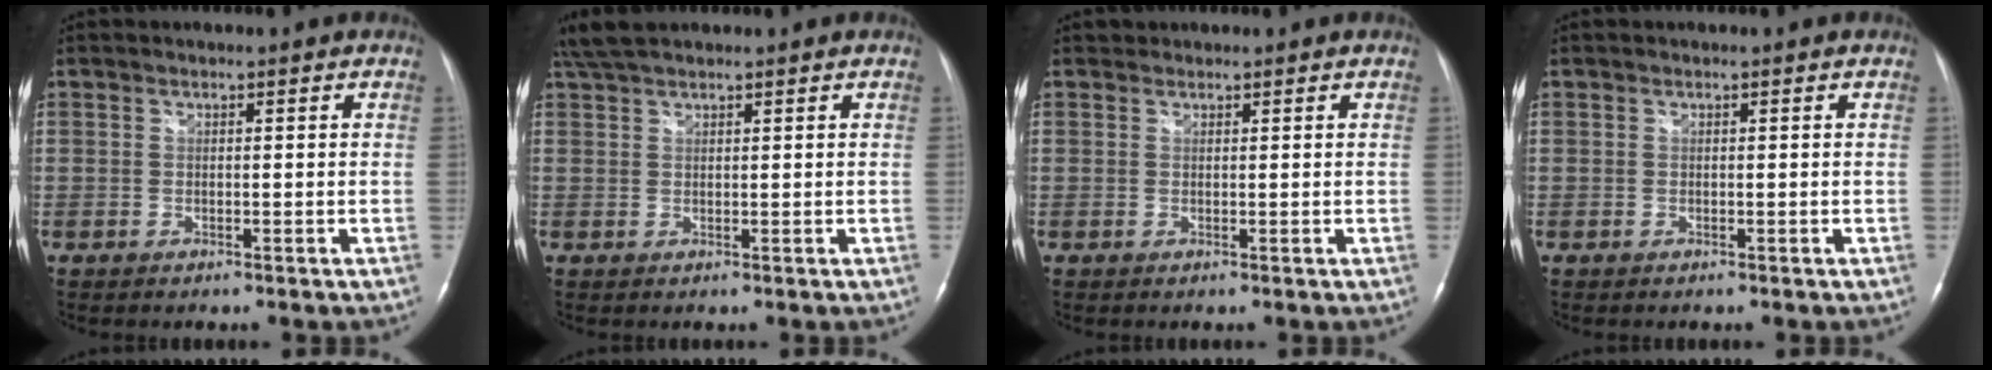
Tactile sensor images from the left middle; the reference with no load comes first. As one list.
[{"total": 4.7, "force": [4.0, 1.0, 2.3], "torque": [-0.052, 0.027, 0.079]}, {"total": 0.7, "force": [0.6, 0.3, -0.1], "torque": [-0.001, 0.005, 0.010]}, {"total": 0.0}]